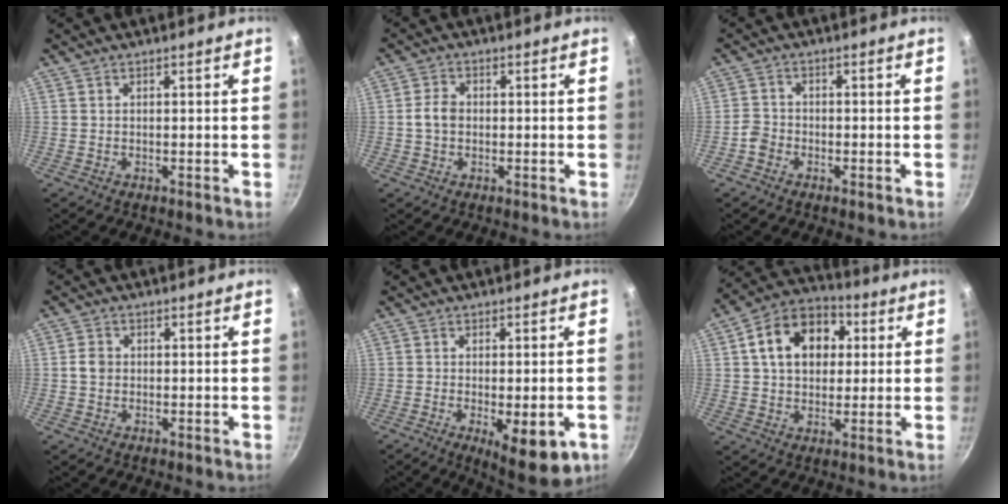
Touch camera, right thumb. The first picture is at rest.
{"total": 3.8, "force": [-0.2, 2.9, 2.5], "torque": [-0.041, 0.014, -0.008]}
{"total": 2.8, "force": [-1.7, 2.0, 0.9], "torque": [-0.013, 0.020, -0.035]}
{"total": 2.7, "force": [-0.1, 2.3, 1.4], "torque": [-0.019, 0.008, -0.005]}
{"total": 10.2, "force": [-3.4, 3.5, 9.0], "torque": [-0.117, -0.004, -0.037]}
{"total": 15.2, "force": [3.6, 11.2, 9.7], "torque": [-0.133, 0.023, 0.044]}